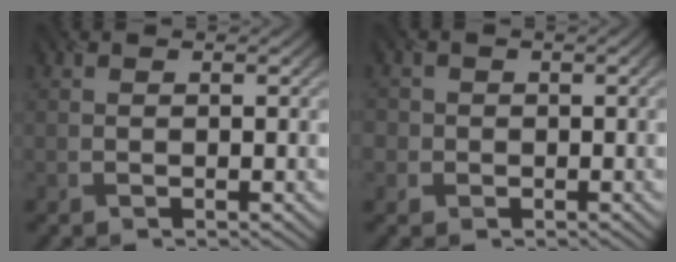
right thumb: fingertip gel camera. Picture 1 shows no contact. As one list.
[{"total": 1.8, "force": [-0.5, 1.7, -0.2], "torque": [0.003, -0.003, -0.012]}]